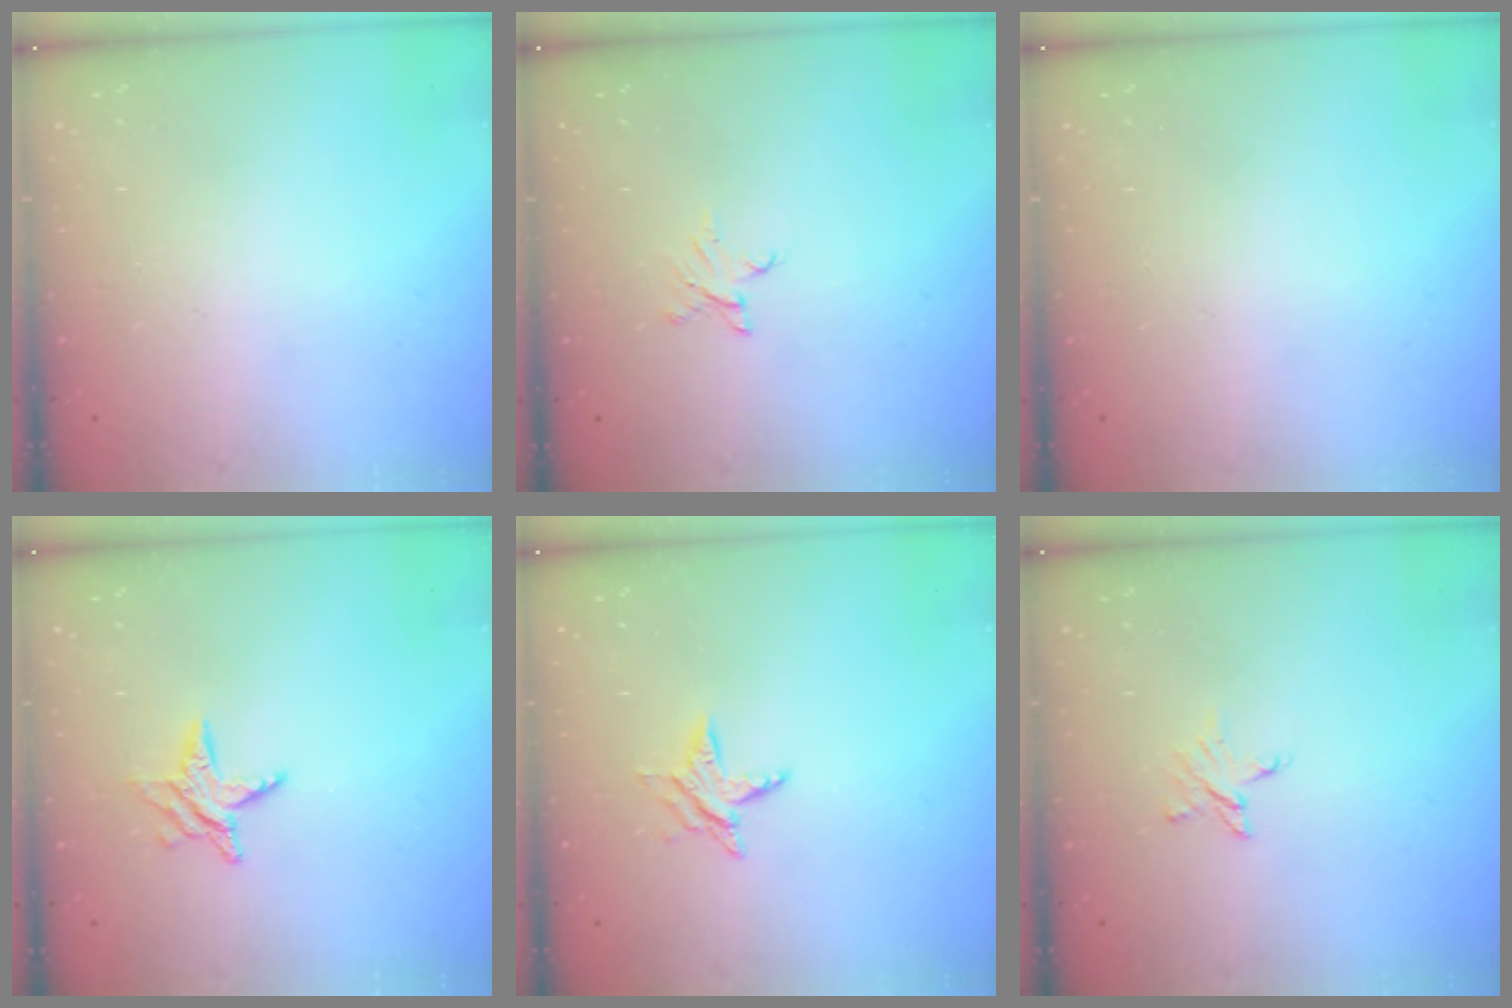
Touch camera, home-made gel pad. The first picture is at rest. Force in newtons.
{"total": 3.5, "press": 3.4, "slide": 0.4}
{"total": 0.0}
{"total": 6.2, "press": 6.2, "slide": 0.5}
{"total": 4.6, "press": 4.6, "slide": 0.6}
{"total": 2.5, "press": 2.5, "slide": 0.2}